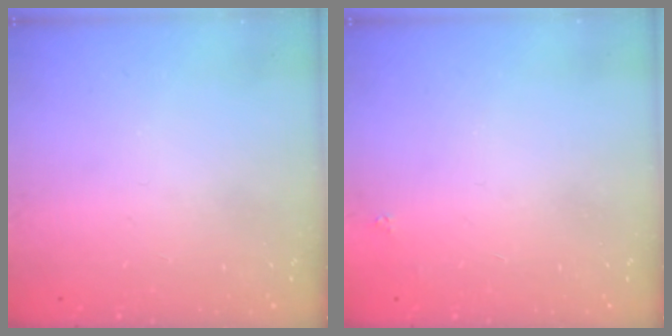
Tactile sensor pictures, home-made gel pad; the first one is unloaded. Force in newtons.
{"total": 1.6, "press": 1.5, "slide": 0.2}